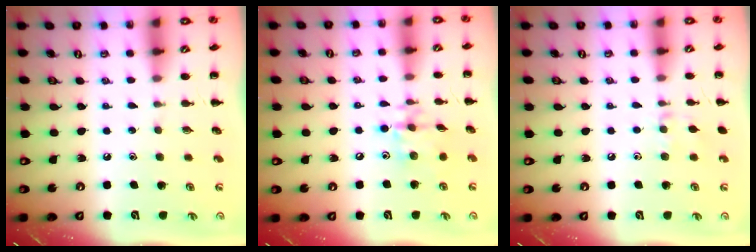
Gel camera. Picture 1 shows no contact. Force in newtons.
{"total": 9.7, "press": 9.6, "slide": 0.9}
{"total": 6.9, "press": 6.6, "slide": 1.9}